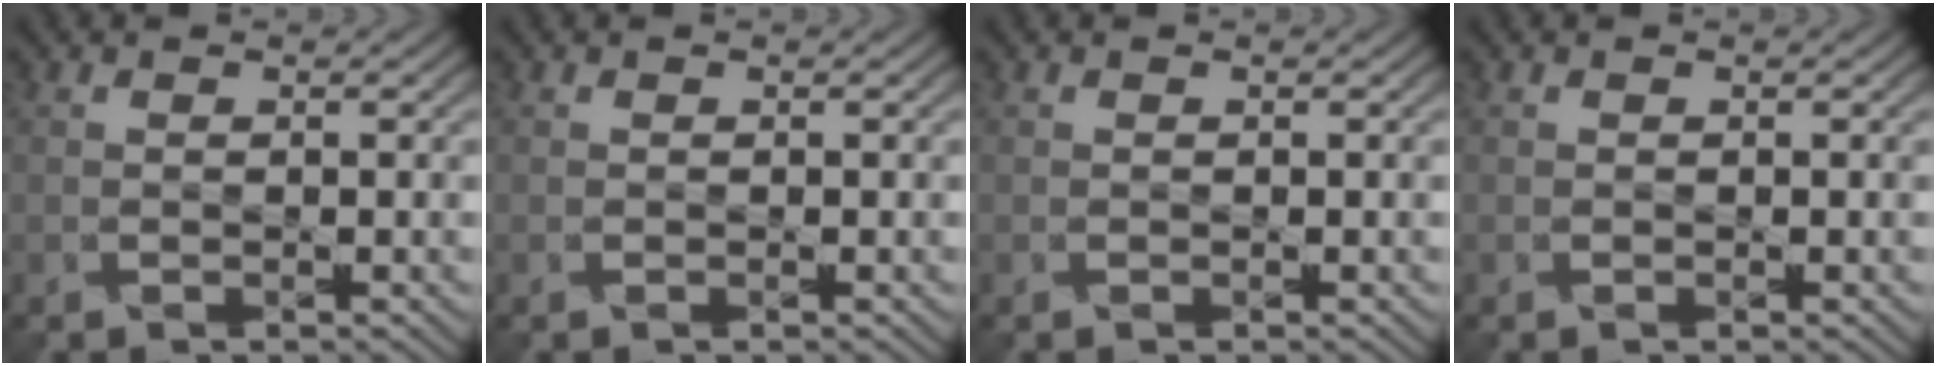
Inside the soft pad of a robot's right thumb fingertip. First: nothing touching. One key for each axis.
{"total": 0.0}
{"total": 0.0}
{"total": 0.0}